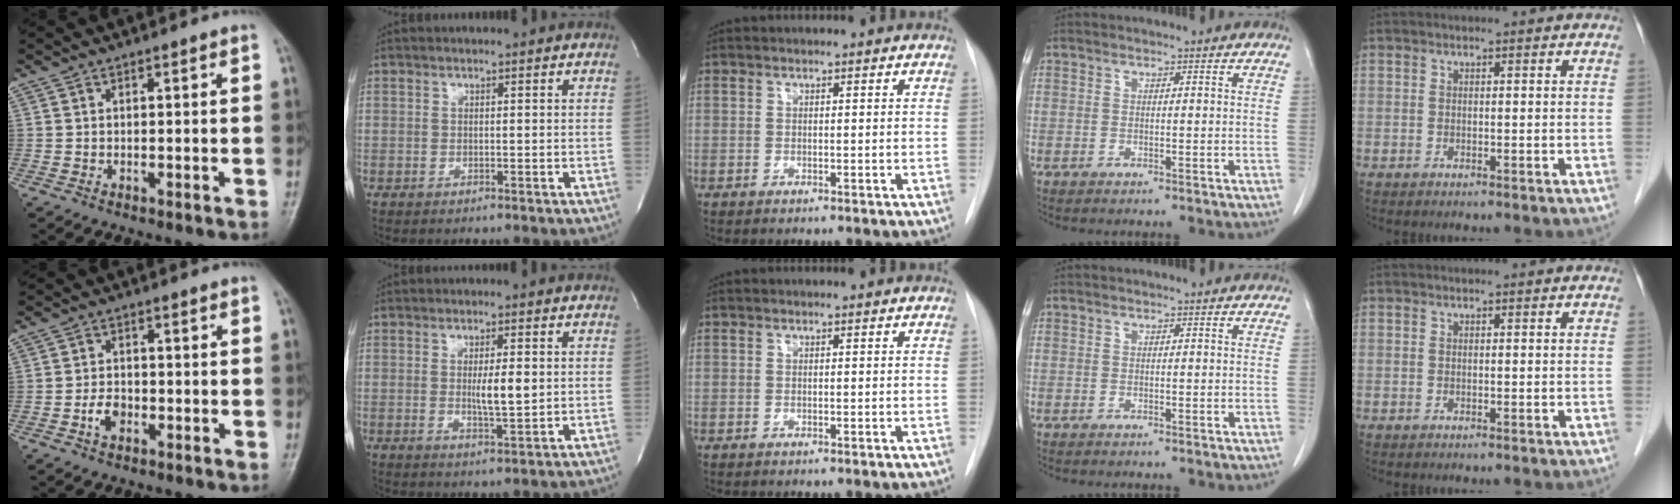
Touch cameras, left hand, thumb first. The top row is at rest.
{"thumb": {"total": 3.6, "force": [-1.5, 2.4, 2.2], "torque": [-0.032, 0.012, -0.030]}, "index": {"total": 4.2, "force": [0.1, 0.6, 4.1], "torque": [-0.073, -0.006, 0.004]}}